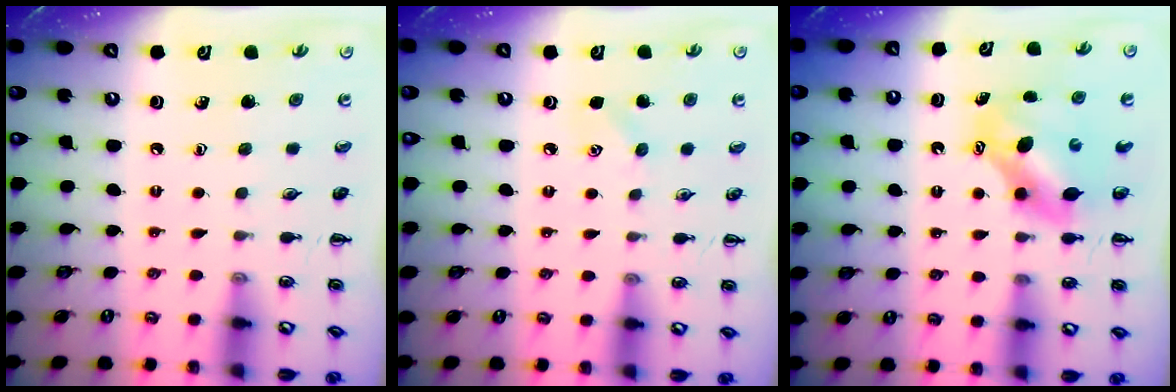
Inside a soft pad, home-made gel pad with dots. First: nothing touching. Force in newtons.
{"total": 3.9, "press": 3.8, "slide": 1.0}
{"total": 6.6, "press": 6.5, "slide": 0.9}